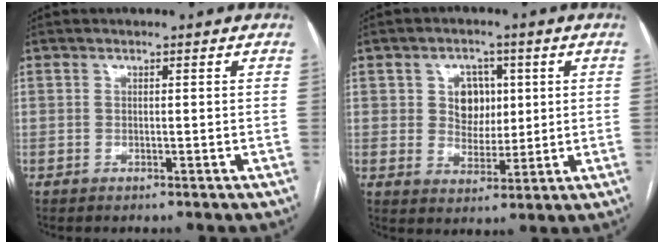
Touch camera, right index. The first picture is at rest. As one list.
[{"total": 6.0, "force": [1.6, 4.7, 3.3], "torque": [-0.052, 0.009, 0.036]}]